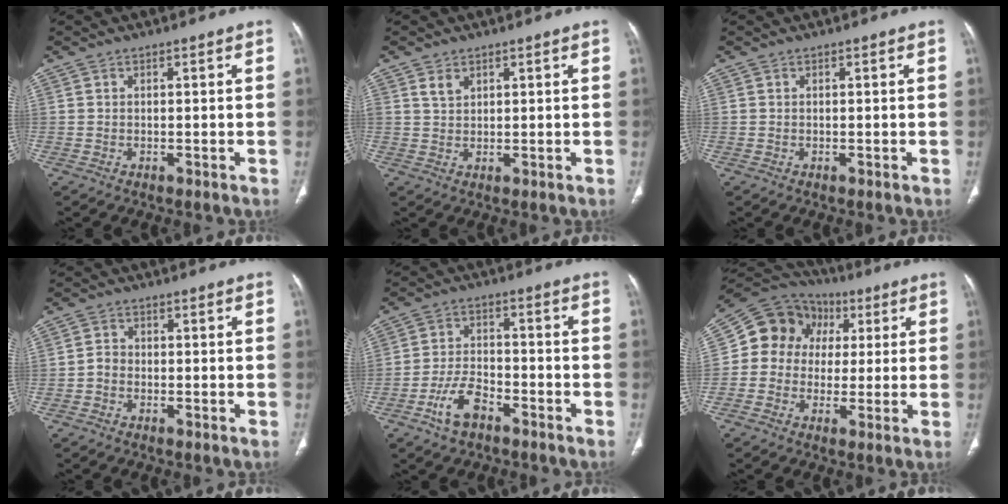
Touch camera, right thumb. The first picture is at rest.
{"total": 2.4, "force": [1.5, 1.4, 1.2], "torque": [-0.018, -0.007, 0.036]}
{"total": 0.0}
{"total": 1.9, "force": [-0.7, 1.5, 0.9], "torque": [-0.008, 0.008, -0.020]}
{"total": 7.4, "force": [-4.4, 3.7, 4.7], "torque": [-0.088, 0.029, -0.083]}
{"total": 13.4, "force": [2.0, 11.8, 6.1], "torque": [-0.076, 0.030, 0.022]}